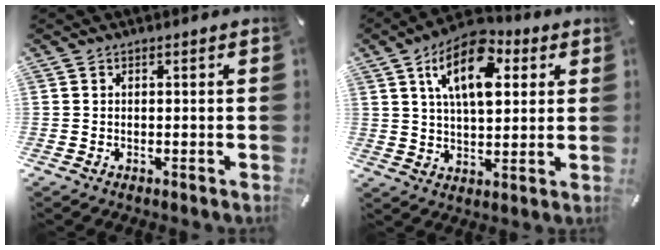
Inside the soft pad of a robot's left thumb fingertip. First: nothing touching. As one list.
[{"total": 14.6, "force": [6.0, 8.0, 10.7], "torque": [-0.174, -0.009, 0.102]}]